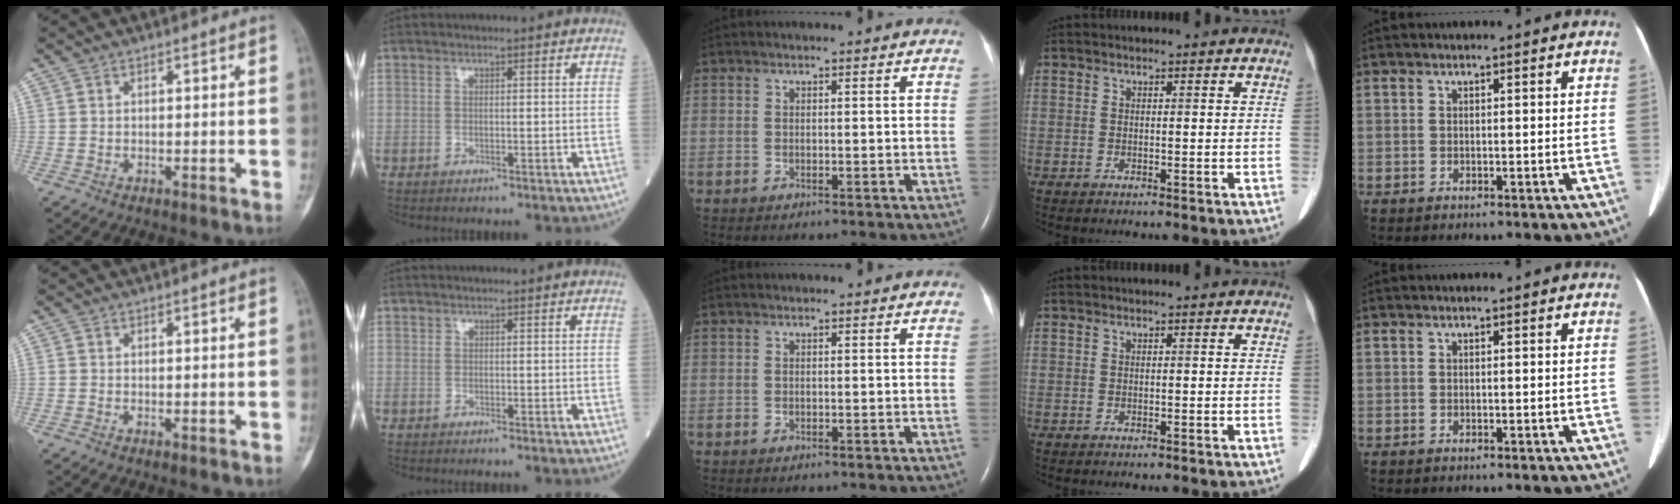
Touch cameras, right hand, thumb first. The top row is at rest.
{}